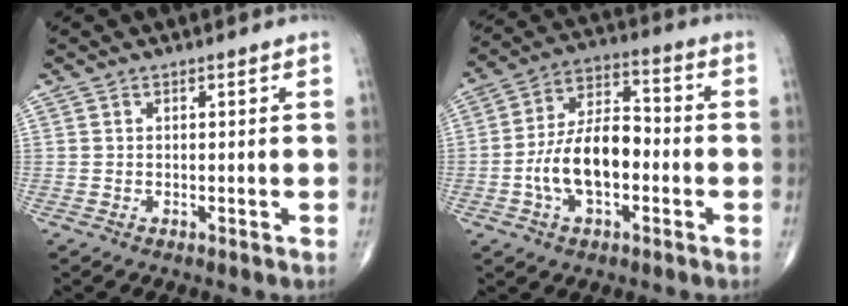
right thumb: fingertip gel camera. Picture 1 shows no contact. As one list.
[{"total": 13.5, "force": [-3.0, 7.2, 11.0], "torque": [-0.190, 0.039, -0.060]}]